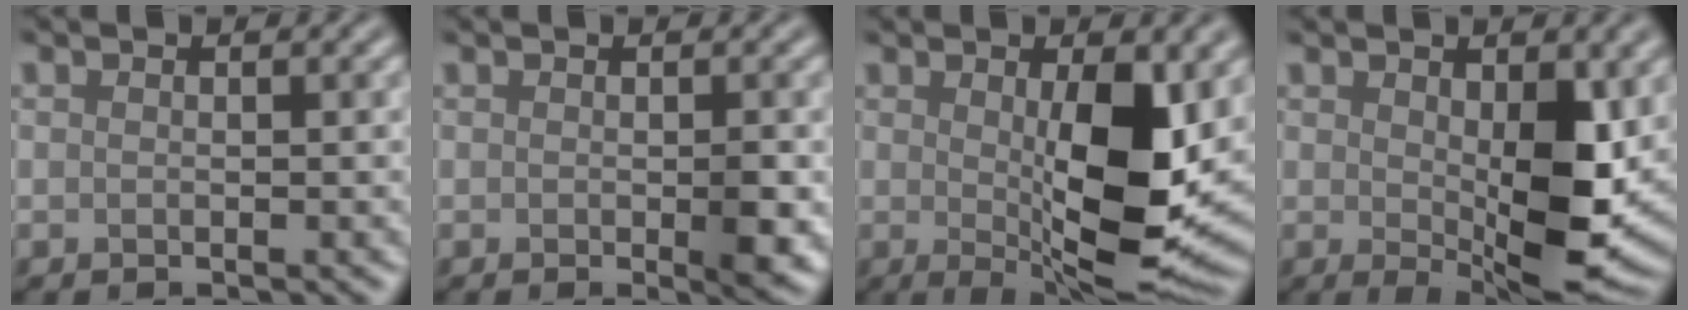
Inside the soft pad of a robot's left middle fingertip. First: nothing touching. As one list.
[{"total": 2.2, "force": [-0.3, 0.1, 2.1], "torque": [-0.032, -0.006, 0.002]}, {"total": 9.4, "force": [0.2, 2.7, 9.0], "torque": [-0.139, -0.022, 0.014]}, {"total": 8.2, "force": [0.5, 3.1, 7.6], "torque": [-0.125, -0.013, 0.019]}]